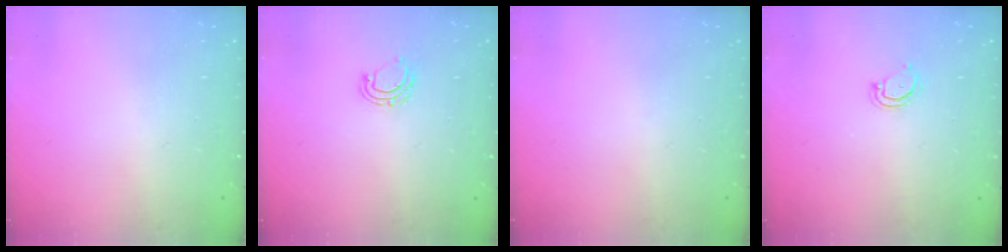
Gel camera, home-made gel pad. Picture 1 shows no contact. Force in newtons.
{"total": 5.8, "press": 5.7, "slide": 1.1}
{"total": 0.0}
{"total": 2.5, "press": 2.5, "slide": 0.1}